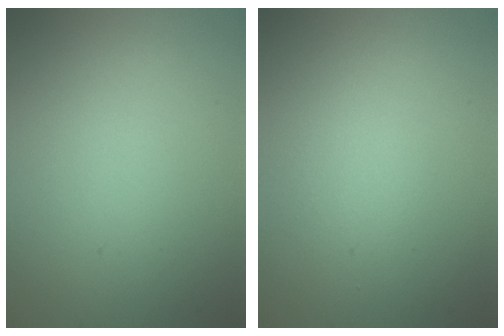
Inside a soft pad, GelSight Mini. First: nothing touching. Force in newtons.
{"total": 1.3, "press": 1.3, "slide": 0.1}